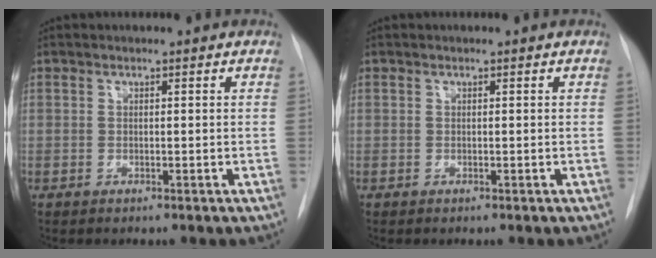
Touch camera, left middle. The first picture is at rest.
{"total": 0.0}